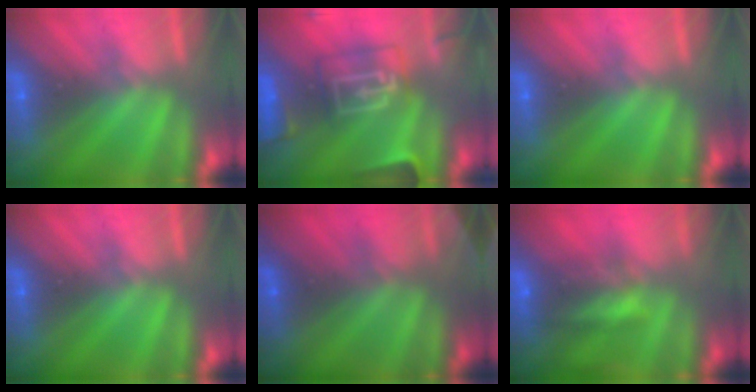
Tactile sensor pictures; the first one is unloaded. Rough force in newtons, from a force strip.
{"total": 8.4}
{"total": 0.0}
{"total": 0.0}
{"total": 2.8}
{"total": 7.3}